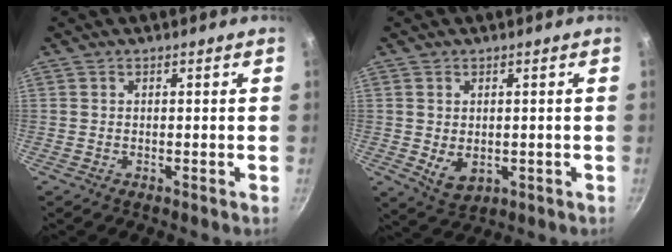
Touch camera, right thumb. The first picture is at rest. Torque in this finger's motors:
{"motor_torque": [-0.39, 0.42, -0.04, 0.00, -0.01]}